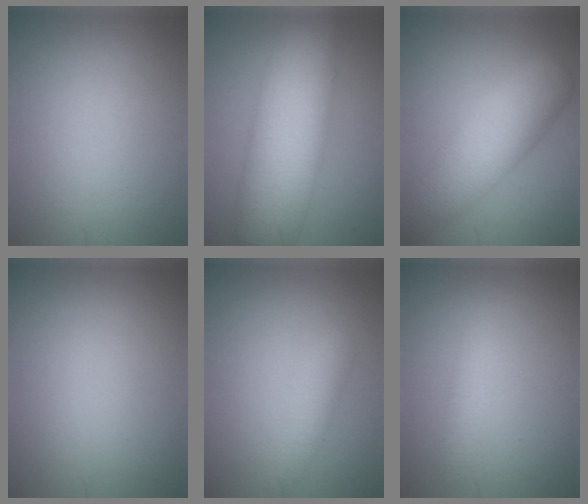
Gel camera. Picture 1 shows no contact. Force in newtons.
{"total": 11.1, "press": 11.1, "slide": 0.6}
{"total": 7.6, "press": 7.6, "slide": 0.4}
{"total": 0.0}
{"total": 2.0, "press": 2.0, "slide": 0.1}
{"total": 2.1, "press": 2.1, "slide": 0.1}